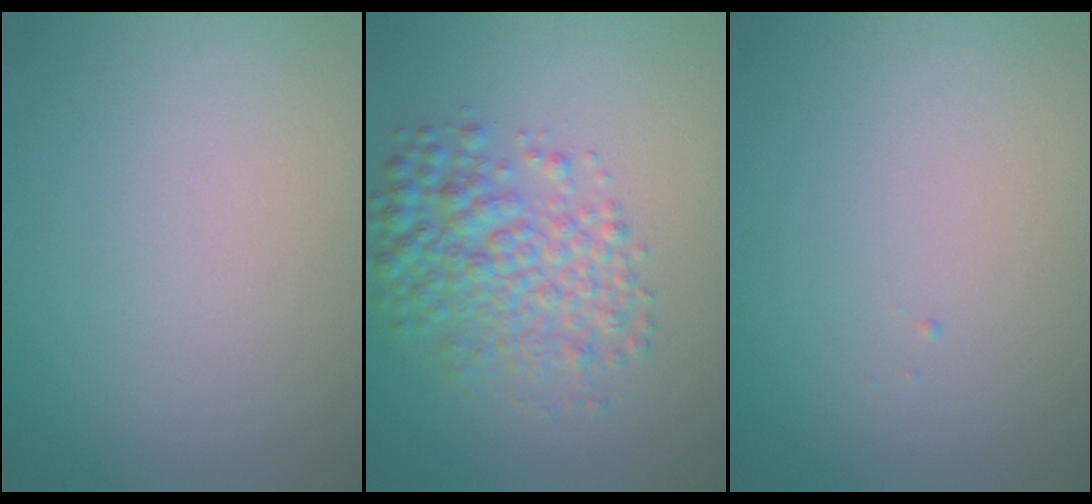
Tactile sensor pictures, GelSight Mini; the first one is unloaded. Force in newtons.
{"total": 4.9, "press": 4.9, "slide": 0.1}
{"total": 0.0}